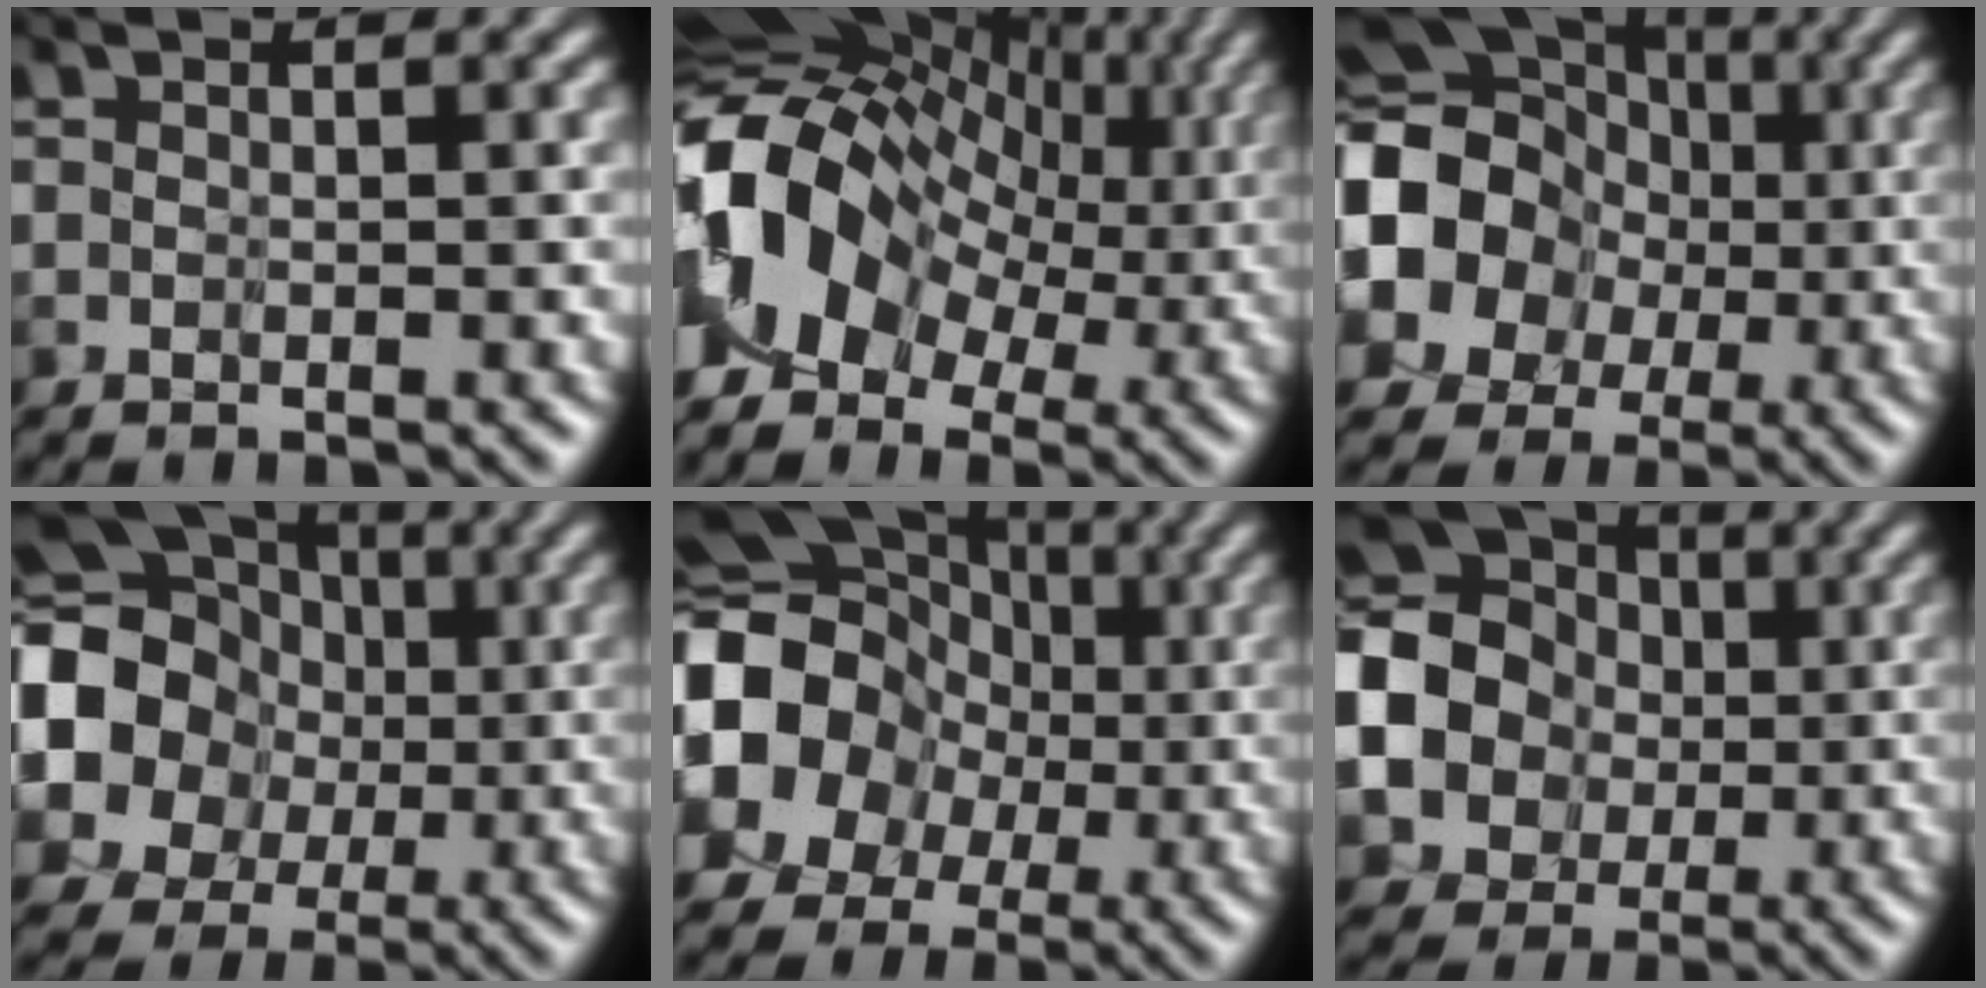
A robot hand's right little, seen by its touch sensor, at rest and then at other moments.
{"total": 10.4, "force": [0.6, 7.7, 6.9], "torque": [-0.157, 0.009, 0.016]}
{"total": 13.6, "force": [-0.6, 12.6, 5.1], "torque": [-0.140, -0.004, -0.039]}
{"total": 14.9, "force": [1.4, 13.8, 5.5], "torque": [-0.166, 0.010, -0.007]}
{"total": 13.0, "force": [-0.7, 11.8, 5.4], "torque": [-0.134, -0.014, -0.044]}
{"total": 11.9, "force": [0.8, 10.5, 5.6], "torque": [-0.152, -0.002, -0.017]}